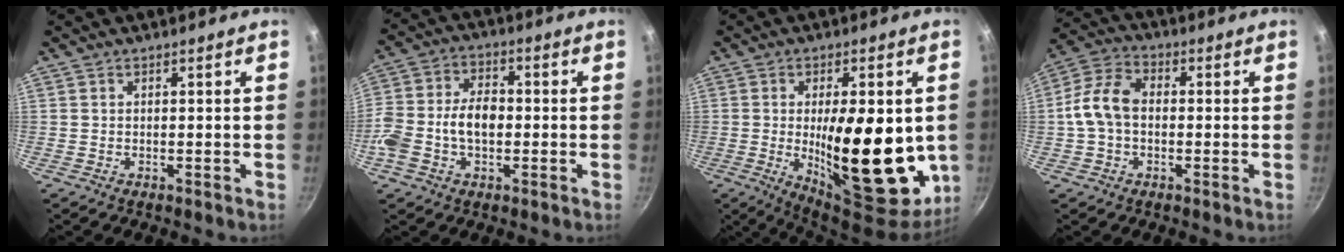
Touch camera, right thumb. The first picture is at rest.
{"total": 11.7, "force": [-1.8, 7.6, 8.7], "torque": [-0.176, 0.033, -0.037]}
{"total": 24.1, "force": [-2.1, 9.3, 22.1], "torque": [-0.287, -0.038, -0.007]}
{"total": 9.1, "force": [-0.4, 6.2, 6.6], "torque": [-0.129, 0.029, -0.017]}